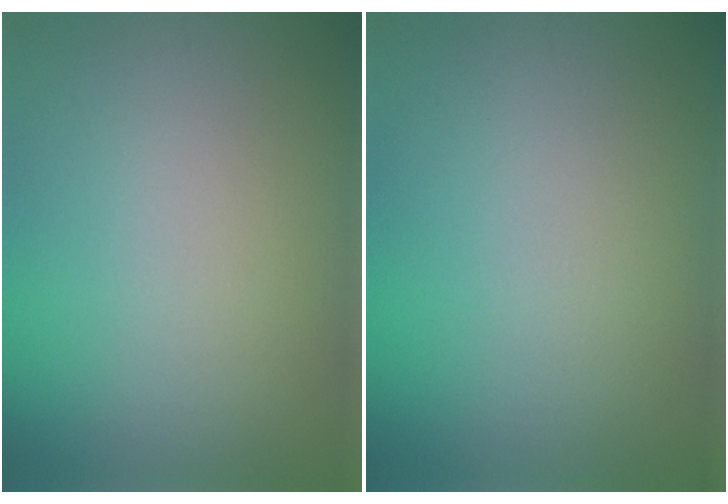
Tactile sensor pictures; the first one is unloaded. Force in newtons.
{"total": 0.0}